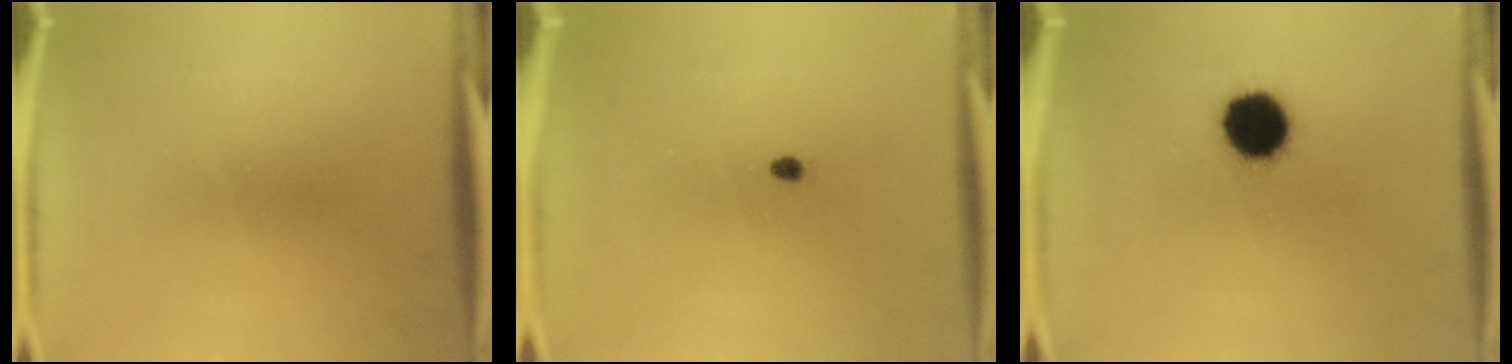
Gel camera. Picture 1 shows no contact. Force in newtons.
{"total": 1.0}
{"total": 12.0}